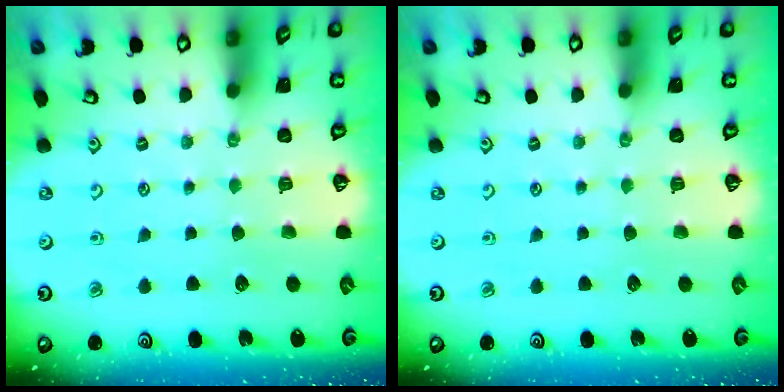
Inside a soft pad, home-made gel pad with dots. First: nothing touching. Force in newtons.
{"total": 0.0}